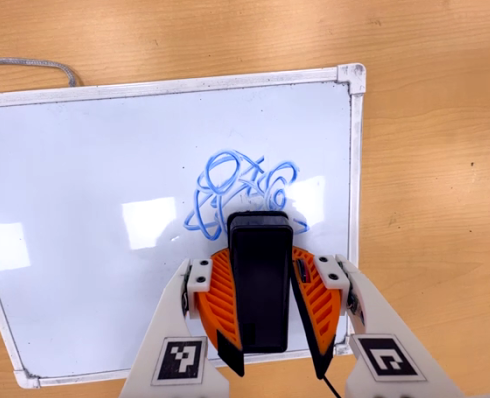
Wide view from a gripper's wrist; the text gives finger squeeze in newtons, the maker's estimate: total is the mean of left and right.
{"total": 10.9, "left": 9.9, "right": 12.0}